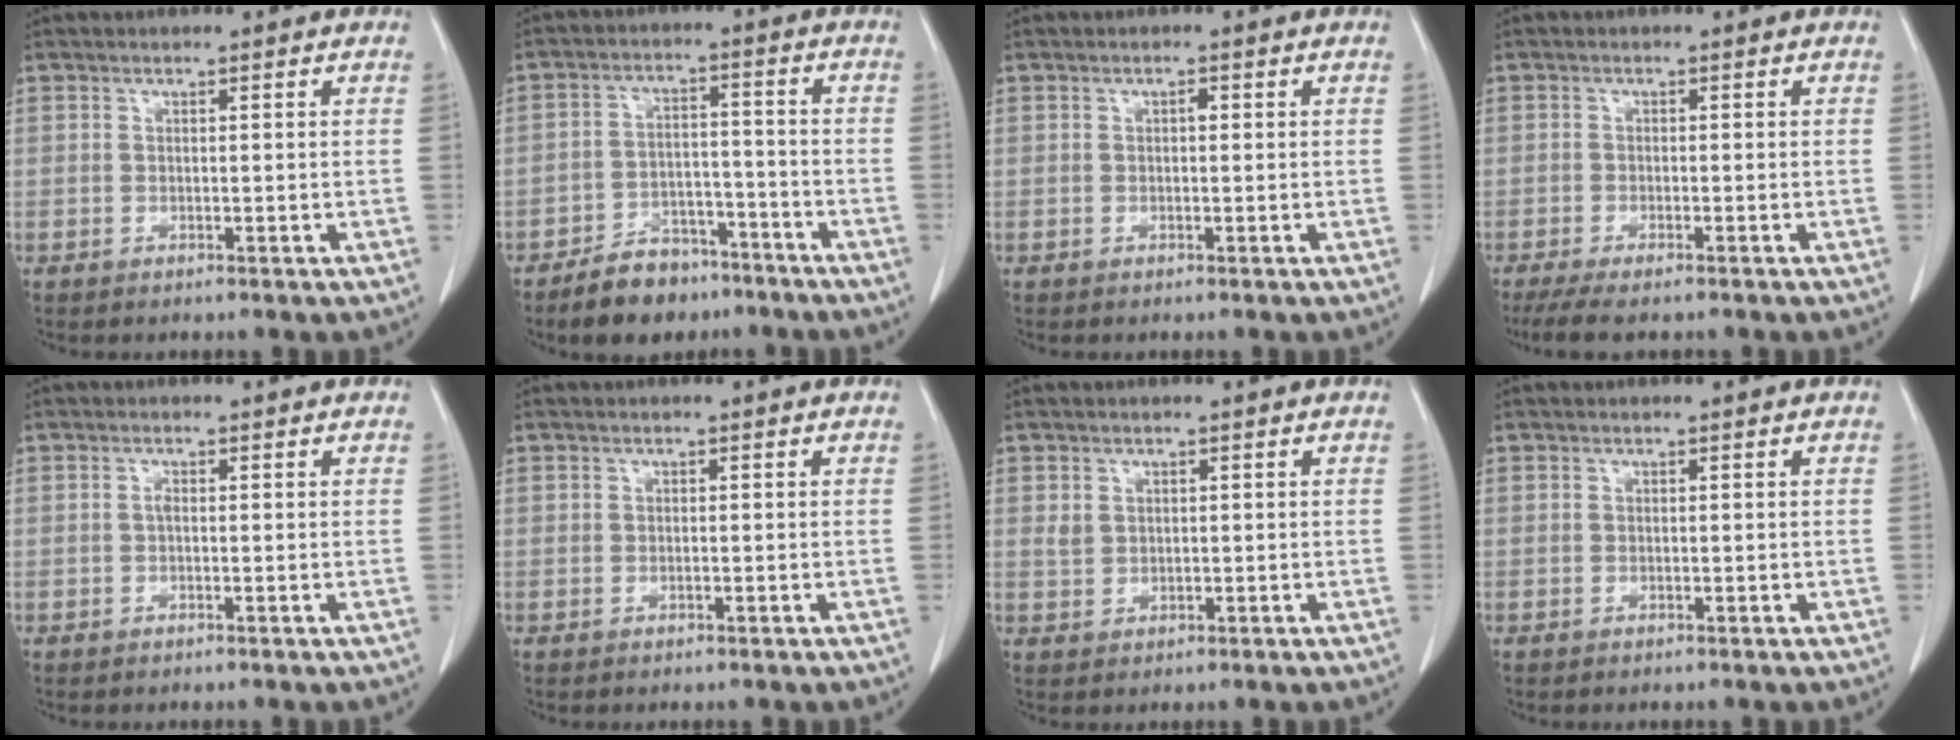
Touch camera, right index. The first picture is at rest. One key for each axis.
{"total": 8.3, "fx": -6.4, "fy": 4.4, "fz": 3.0, "tx": -0.051, "ty": 0.008, "tz": -0.103}
{"total": 0.7, "fx": 0.1, "fy": 0.3, "fz": 0.7, "tx": -0.011, "ty": 0.002, "tz": 0.001}
{"total": 5.8, "fx": -4.6, "fy": 0.8, "fz": 3.4, "tx": -0.052, "ty": -0.013, "tz": -0.072}
{"total": 0.6, "fx": 0.0, "fy": 0.2, "fz": 0.5, "tx": -0.010, "ty": 0.002, "tz": 0.000}
{"total": 0.0}
{"total": 1.9, "fx": 0.7, "fy": 1.6, "fz": 0.7, "tx": -0.014, "ty": 0.002, "tz": 0.018}
{"total": 0.0}